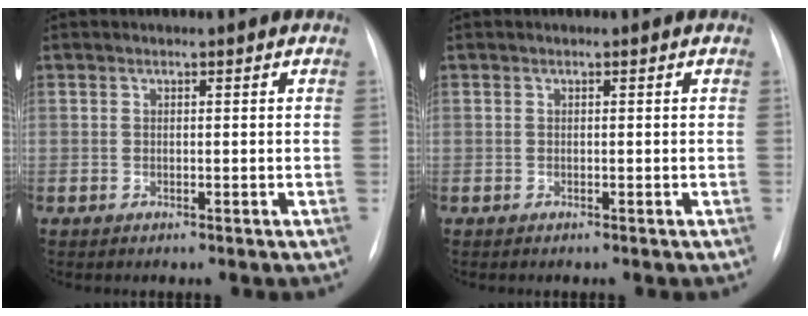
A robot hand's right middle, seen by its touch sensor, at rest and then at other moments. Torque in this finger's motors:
{"motor_torque": [0.21, -0.18, 0.04, 0.02]}